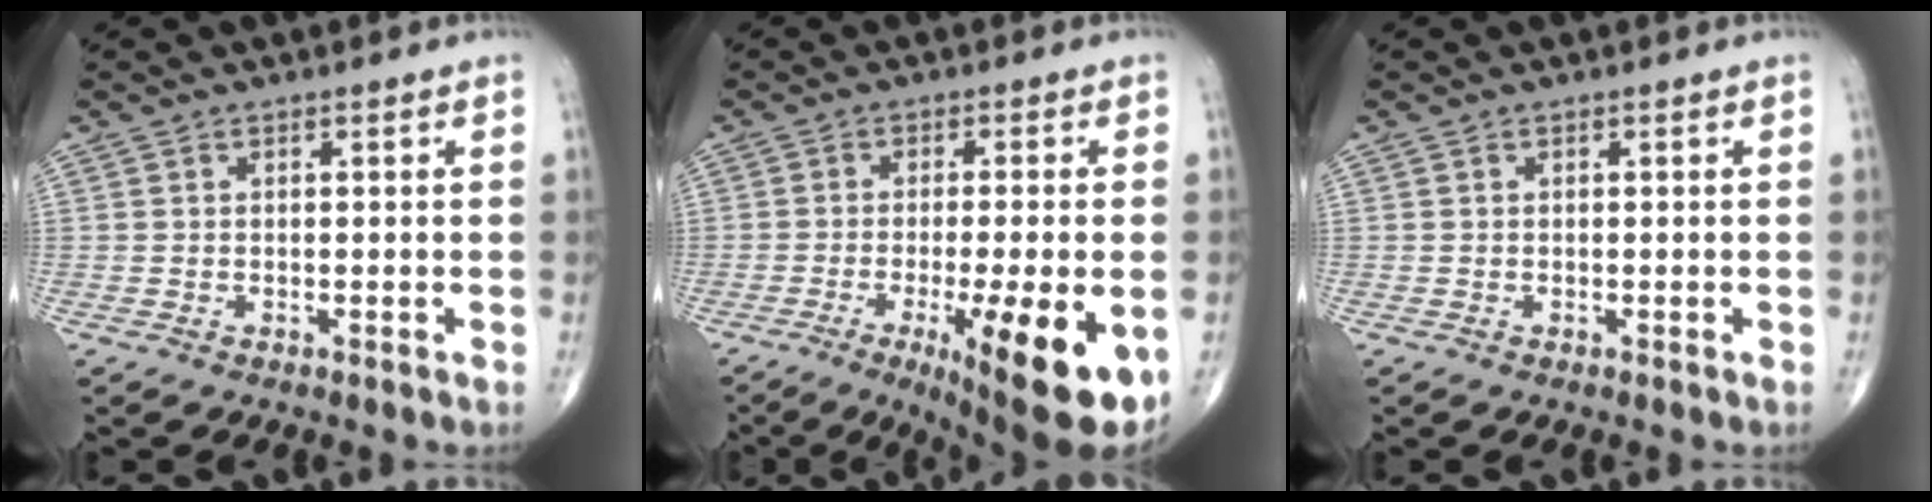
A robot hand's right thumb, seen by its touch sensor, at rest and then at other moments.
{"total": 16.3, "force": [-5.7, 3.6, 14.9], "torque": [-0.182, -0.015, -0.070]}
{"total": 0.0}